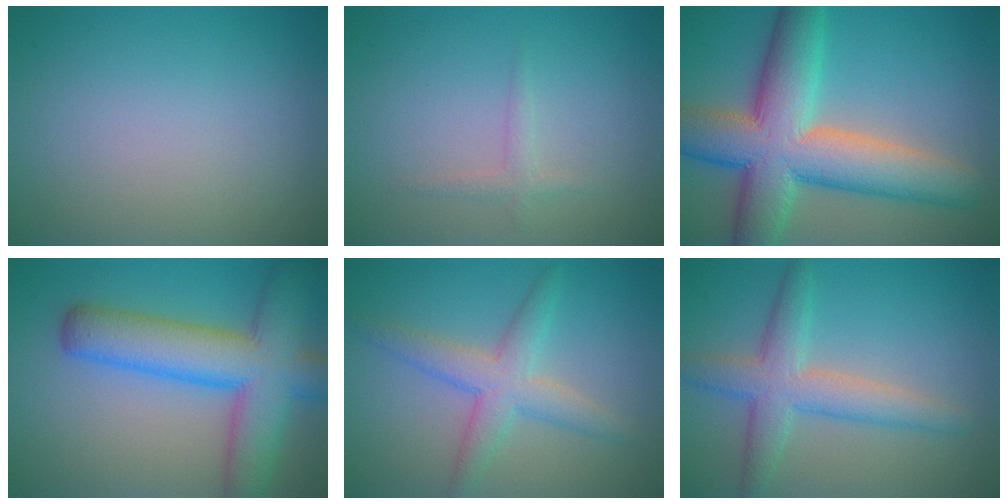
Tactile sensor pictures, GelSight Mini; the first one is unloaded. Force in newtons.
{"total": 1.1, "press": 1.1, "slide": 0.0}
{"total": 11.8, "press": 11.8, "slide": 0.9}
{"total": 9.8, "press": 9.8, "slide": 0.3}
{"total": 4.1, "press": 4.1, "slide": 0.1}
{"total": 4.8, "press": 4.8, "slide": 0.1}